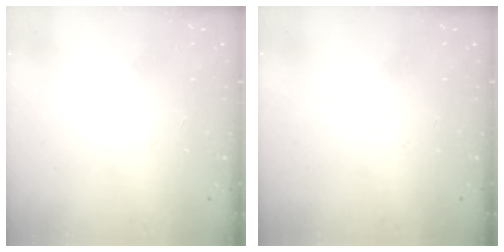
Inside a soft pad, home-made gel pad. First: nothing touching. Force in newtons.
{"total": 0.0}